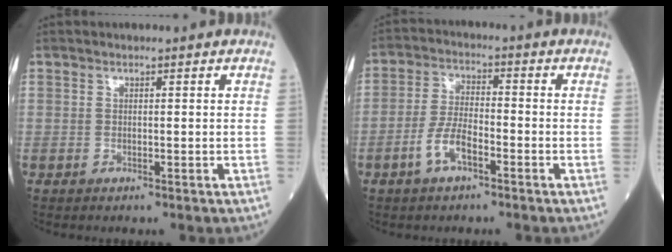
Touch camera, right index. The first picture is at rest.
{"total": 5.7, "force": [-2.8, 2.0, 4.5], "torque": [-0.094, 0.005, -0.057]}